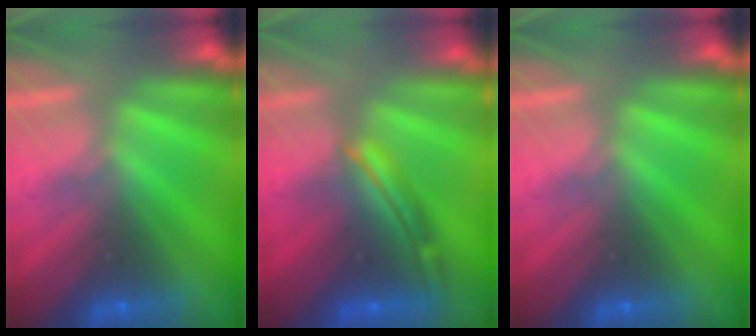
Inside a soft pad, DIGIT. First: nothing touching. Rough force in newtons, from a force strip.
{"total": 8.0}
{"total": 0.0}